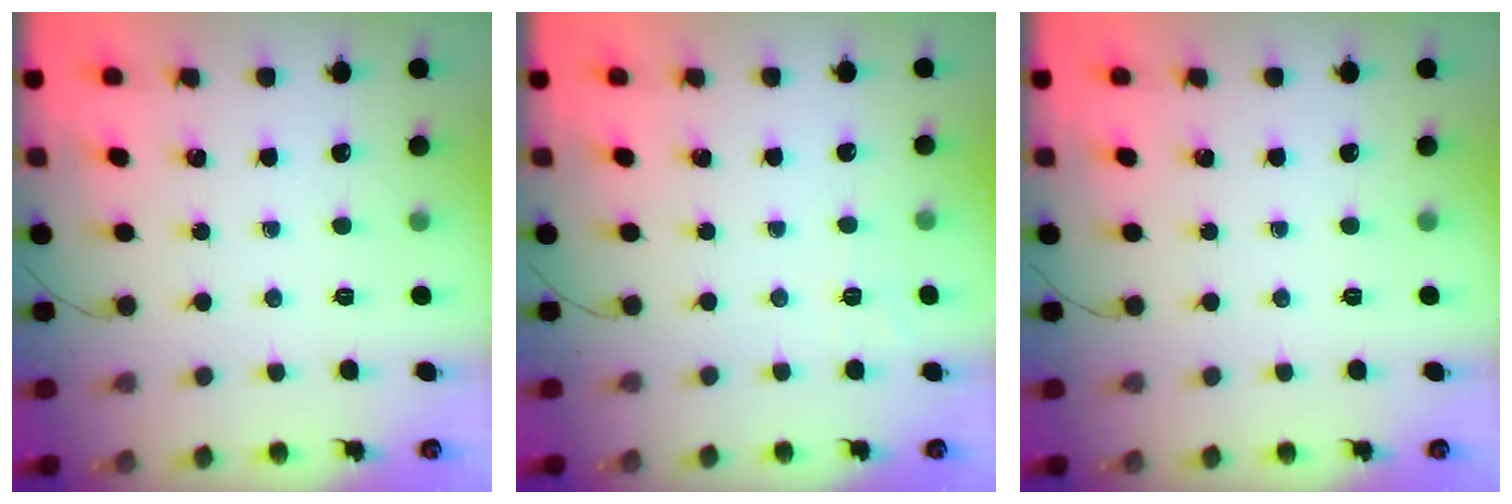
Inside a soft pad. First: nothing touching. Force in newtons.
{"total": 3.7, "press": 3.3, "slide": 1.8}
{"total": 0.0}